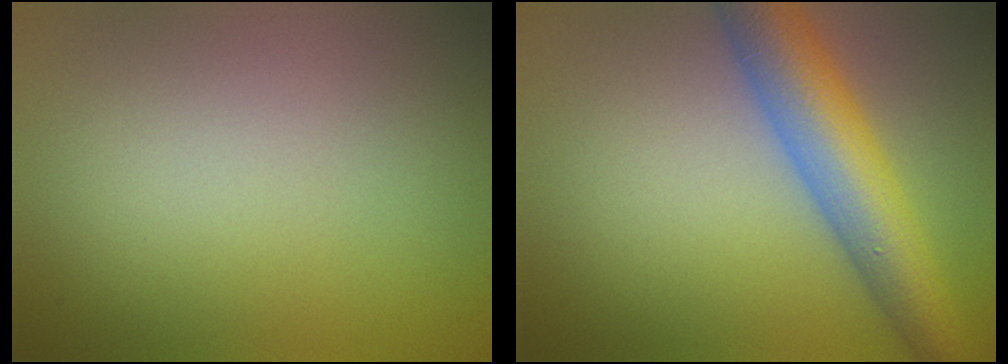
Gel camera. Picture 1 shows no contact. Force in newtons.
{"total": 7.7, "press": 7.7, "slide": 0.2}